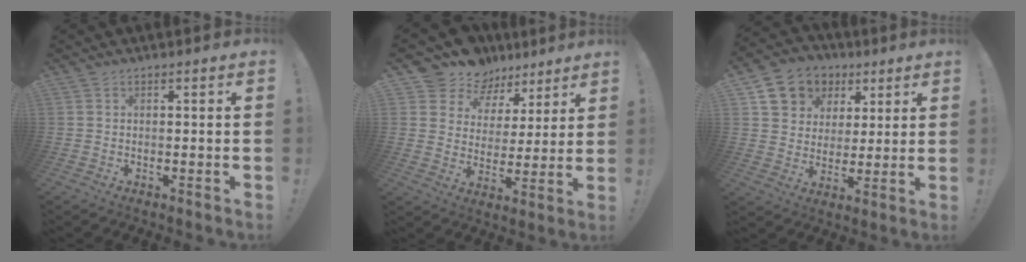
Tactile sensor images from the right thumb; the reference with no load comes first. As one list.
[{"total": 11.4, "force": [8.5, 7.3, 1.6], "torque": [-0.043, -0.062, 0.163]}, {"total": 11.5, "force": [5.1, 9.6, 3.6], "torque": [-0.049, -0.029, 0.106]}]